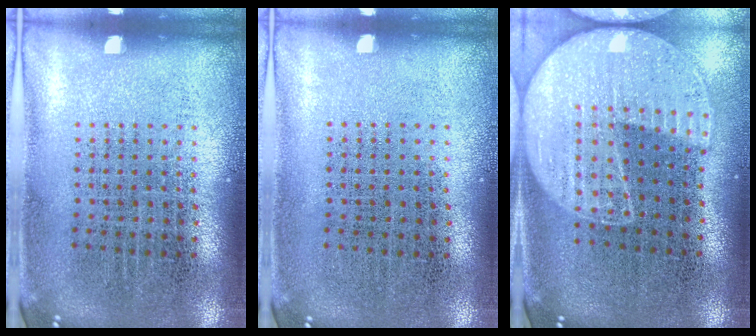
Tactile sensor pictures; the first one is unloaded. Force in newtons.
{"total": 0.0}
{"total": 1.7, "press": 1.6, "slide": 0.7}